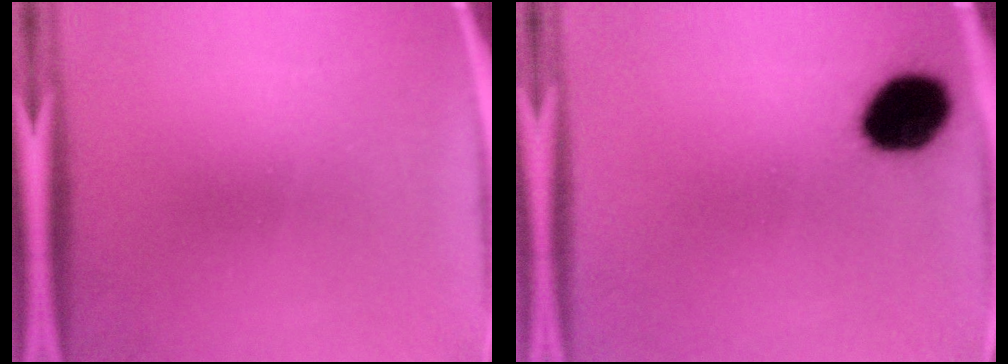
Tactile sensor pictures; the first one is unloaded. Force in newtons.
{"total": 12.0}